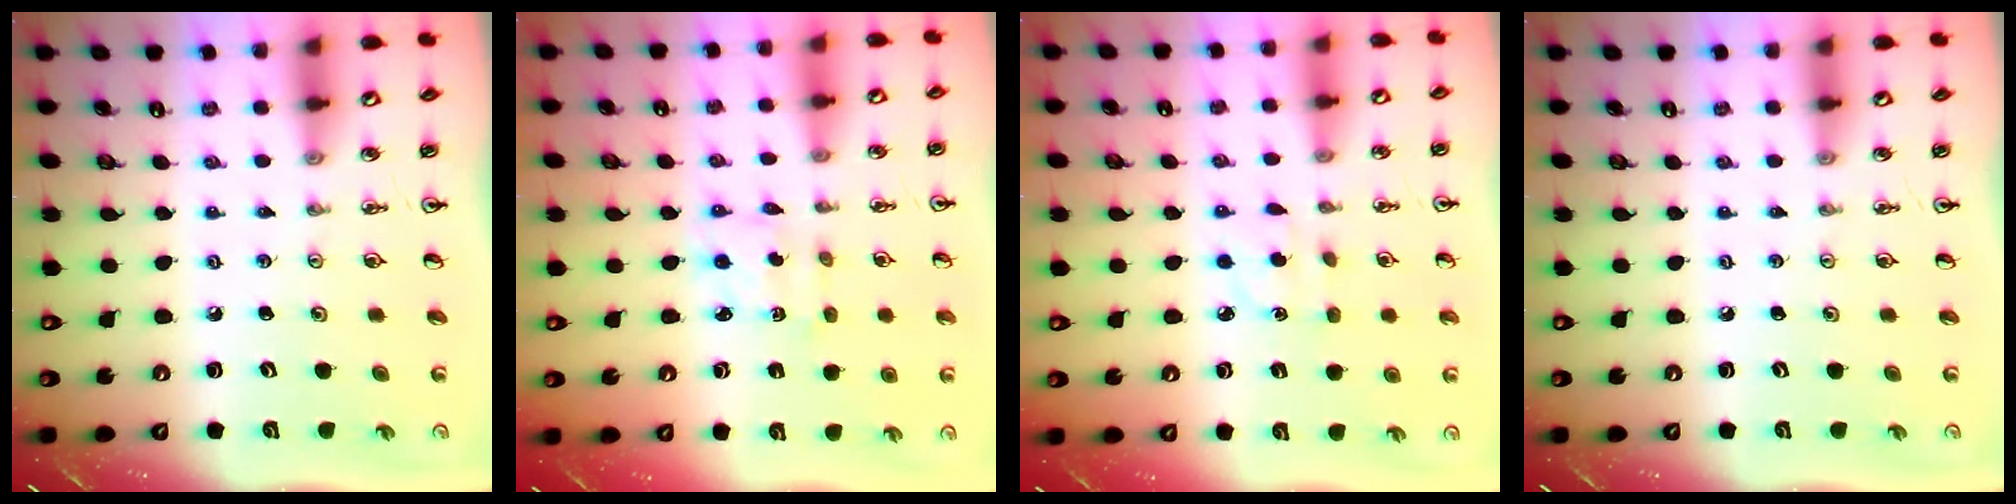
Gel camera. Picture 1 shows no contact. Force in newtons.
{"total": 2.2, "press": 2.0, "slide": 0.8}
{"total": 4.4, "press": 4.4, "slide": 0.5}
{"total": 0.0}